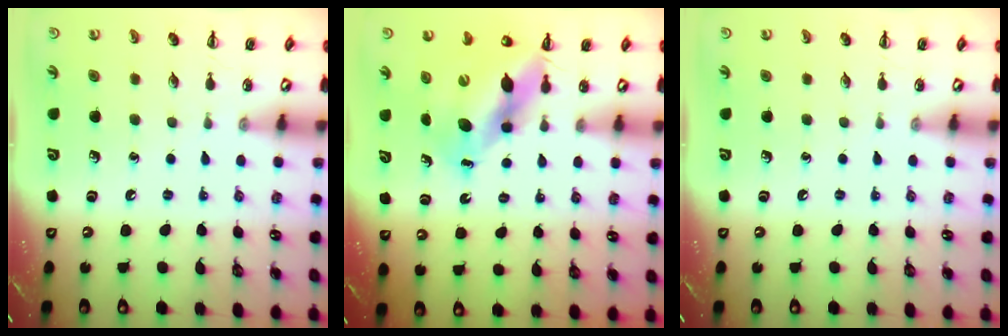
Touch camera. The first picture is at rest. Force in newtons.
{"total": 10.3, "press": 9.9, "slide": 2.8}
{"total": 0.0}